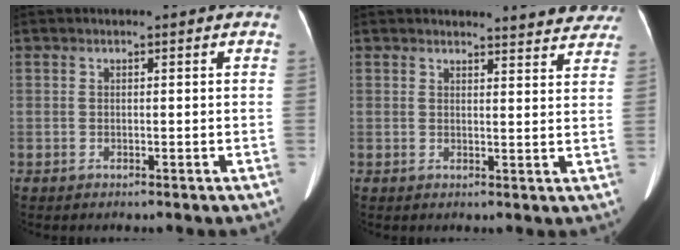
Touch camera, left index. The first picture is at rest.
{"total": 8.1, "force": [7.8, 1.5, 1.2], "torque": [0.006, -0.020, 0.064]}